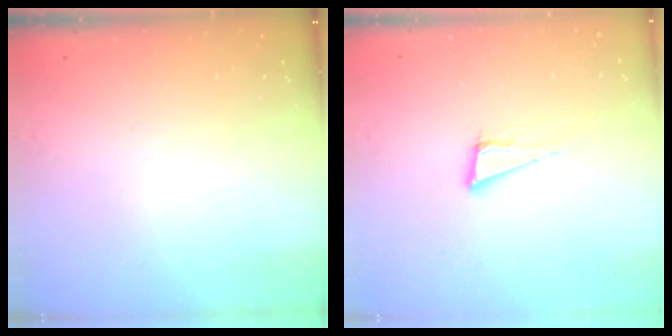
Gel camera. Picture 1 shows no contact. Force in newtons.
{"total": 8.3, "press": 7.6, "slide": 3.4}